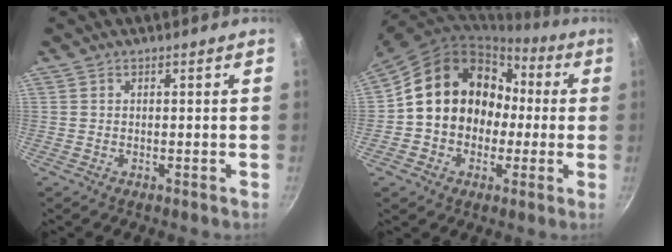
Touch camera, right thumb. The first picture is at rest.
{"total": 17.9, "force": [0.0, 15.0, 9.8], "torque": [-0.134, 0.057, 0.001]}